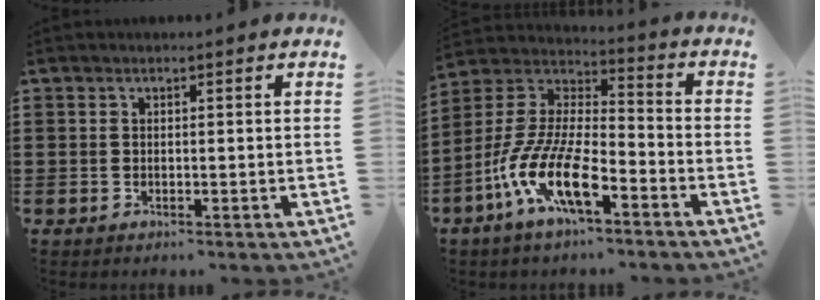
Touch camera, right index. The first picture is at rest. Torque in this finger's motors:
{"motor_torque": [2.14, 0.00, 1.05, 0.21]}